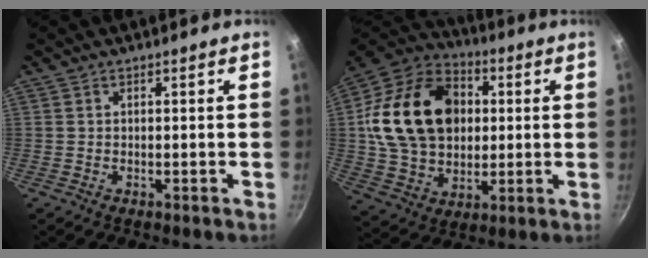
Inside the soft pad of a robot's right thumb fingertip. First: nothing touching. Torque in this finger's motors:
{"motor_torque": [1.59, 3.42, 1.54, 0.05, 0.21]}